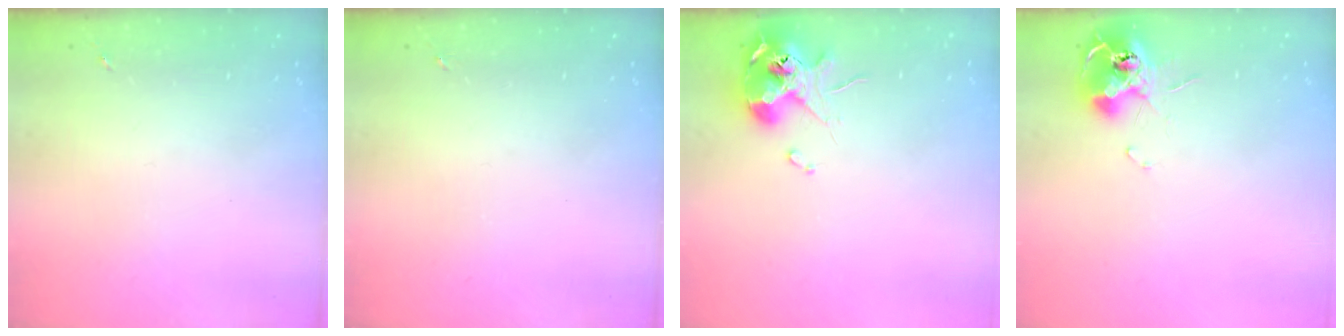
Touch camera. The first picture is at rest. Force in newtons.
{"total": 0.0}
{"total": 11.1, "press": 11.0, "slide": 1.6}
{"total": 12.0, "press": 11.9, "slide": 1.2}